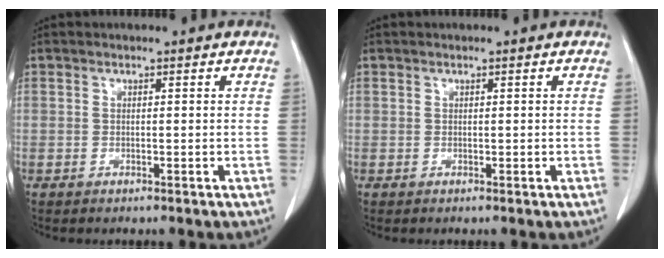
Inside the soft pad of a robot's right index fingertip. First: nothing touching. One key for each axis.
{"total": 0.0}